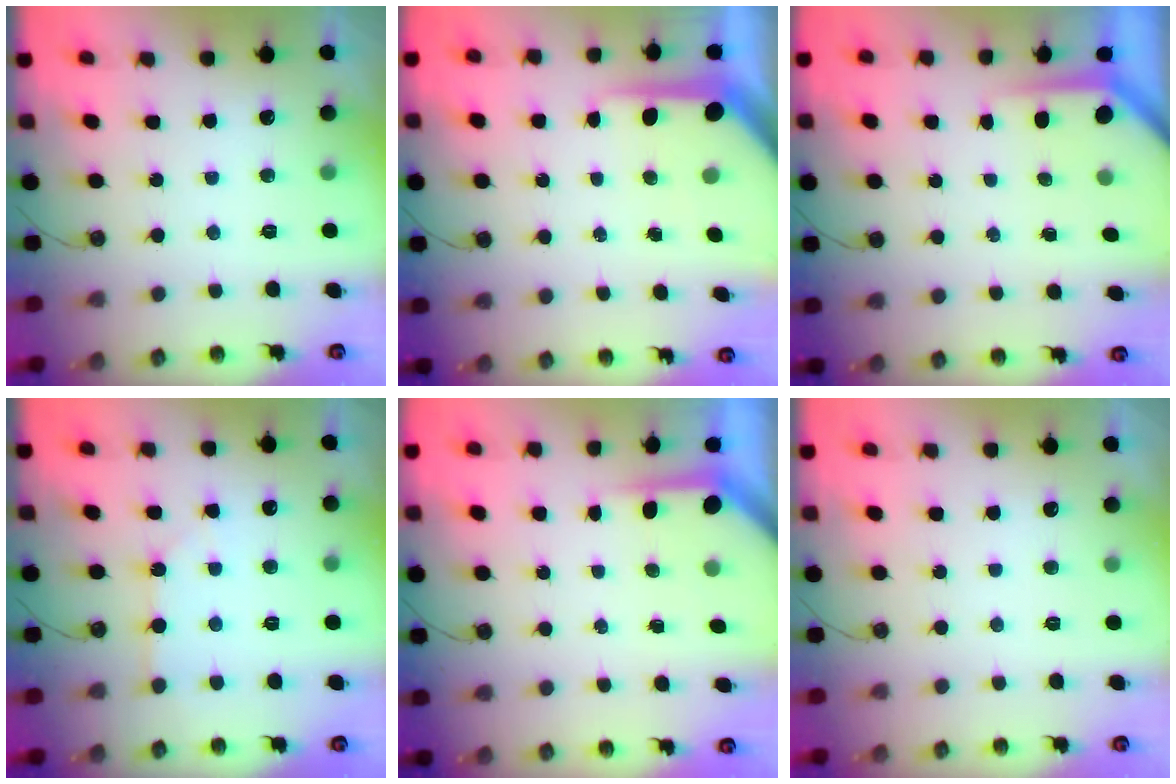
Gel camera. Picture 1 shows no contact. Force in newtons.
{"total": 8.8, "press": 8.7, "slide": 0.9}
{"total": 3.7, "press": 3.7, "slide": 0.3}
{"total": 3.5, "press": 3.5, "slide": 0.4}
{"total": 3.6, "press": 3.6, "slide": 0.4}
{"total": 0.0}